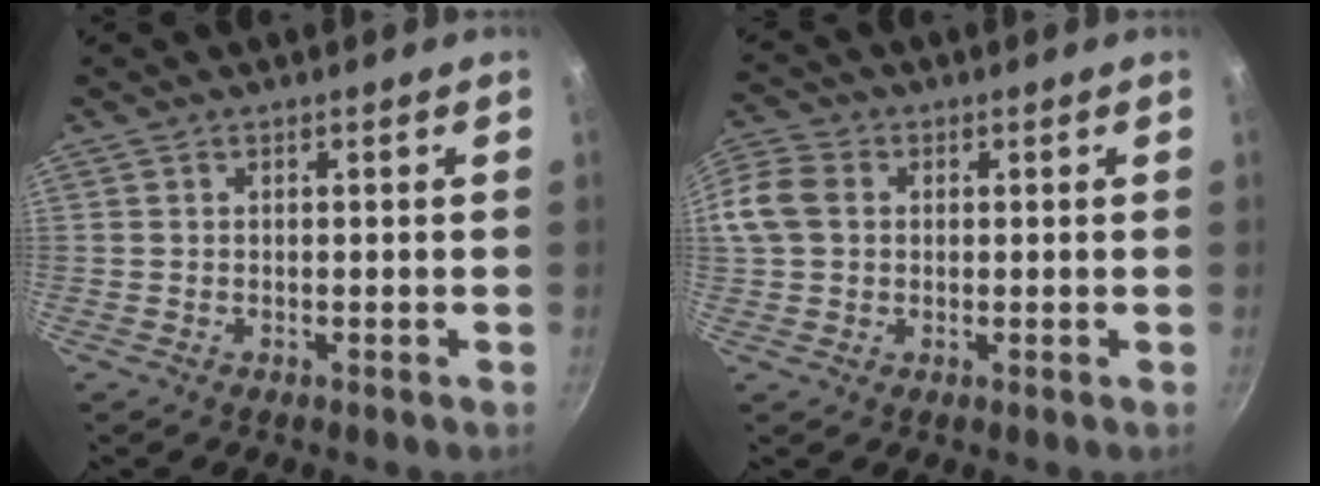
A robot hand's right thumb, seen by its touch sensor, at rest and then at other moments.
{"total": 14.4, "force": [2.0, 12.0, 7.8], "torque": [-0.199, 0.036, 0.027]}